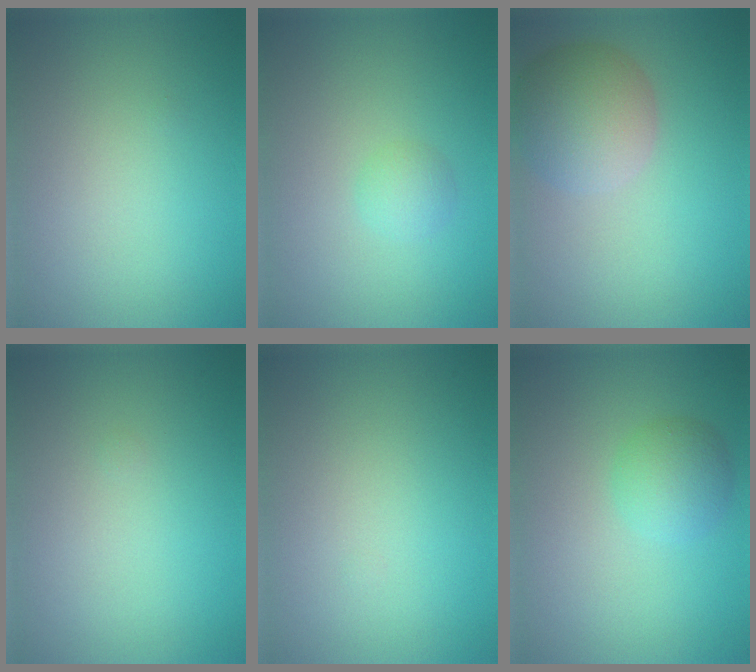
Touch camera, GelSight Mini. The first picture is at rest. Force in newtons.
{"total": 1.3, "press": 1.3, "slide": 0.1}
{"total": 5.4, "press": 5.4, "slide": 0.4}
{"total": 0.0}
{"total": 0.0}
{"total": 2.7, "press": 2.7, "slide": 0.1}